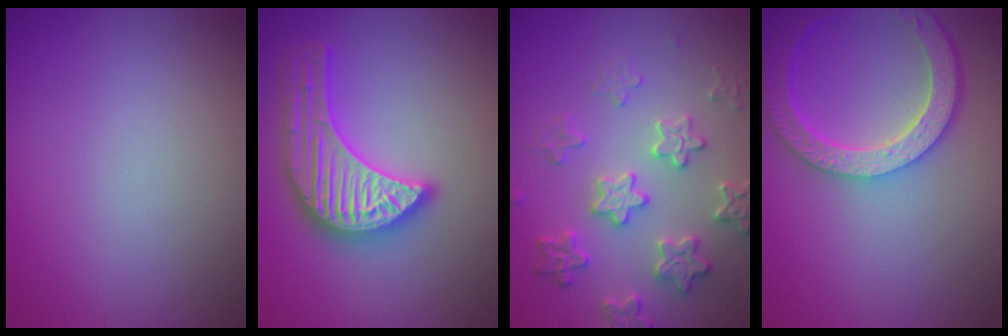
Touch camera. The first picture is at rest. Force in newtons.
{"total": 5.6, "press": 5.5, "slide": 0.8}
{"total": 3.8, "press": 3.7, "slide": 0.8}
{"total": 6.0, "press": 4.8, "slide": 3.6}